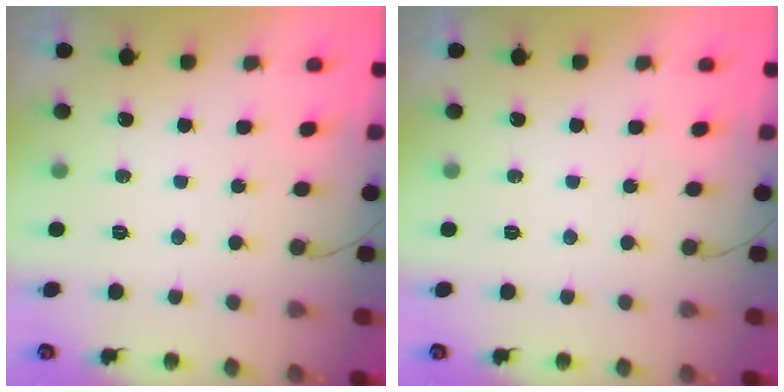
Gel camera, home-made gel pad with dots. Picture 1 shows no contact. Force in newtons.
{"total": 0.0}